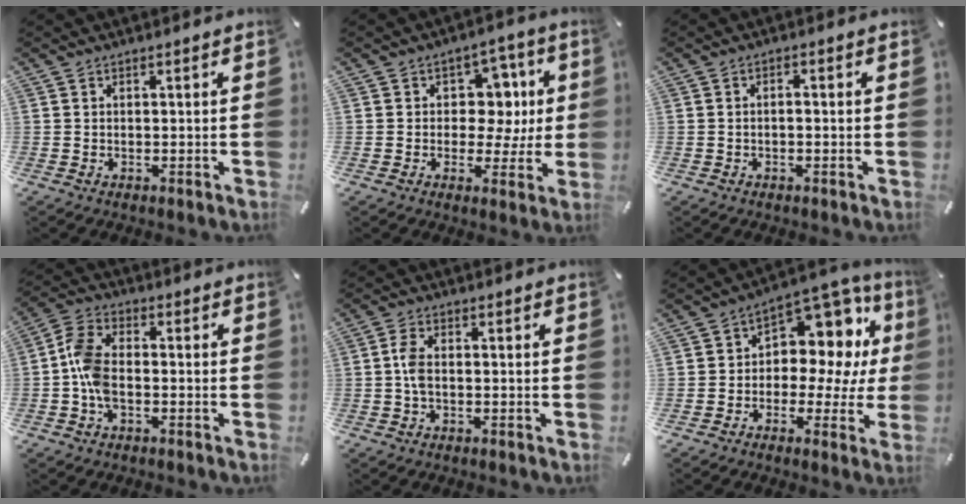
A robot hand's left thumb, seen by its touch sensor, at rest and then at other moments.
{"total": 10.0, "force": [1.3, 8.6, 5.0], "torque": [-0.050, -0.010, 0.023]}
{"total": 1.3, "force": [-0.7, 0.4, 1.0], "torque": [-0.019, 0.002, -0.013]}
{"total": 7.5, "force": [-1.8, 4.5, 5.7], "torque": [-0.126, 0.008, -0.035]}
{"total": 3.9, "force": [-0.4, 1.9, 3.3], "torque": [-0.074, 0.000, -0.011]}
{"total": 11.0, "force": [2.6, 8.1, 7.0], "torque": [-0.087, -0.039, 0.045]}